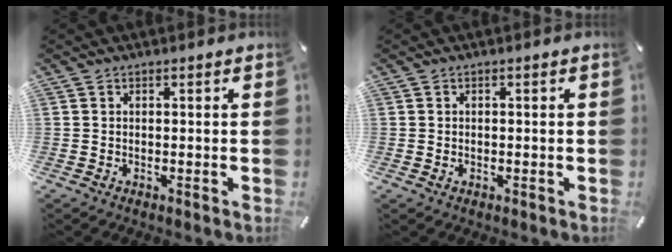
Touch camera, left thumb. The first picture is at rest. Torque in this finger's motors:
{"motor_torque": [0.00, -0.53, -0.12, 0.01, -0.01]}